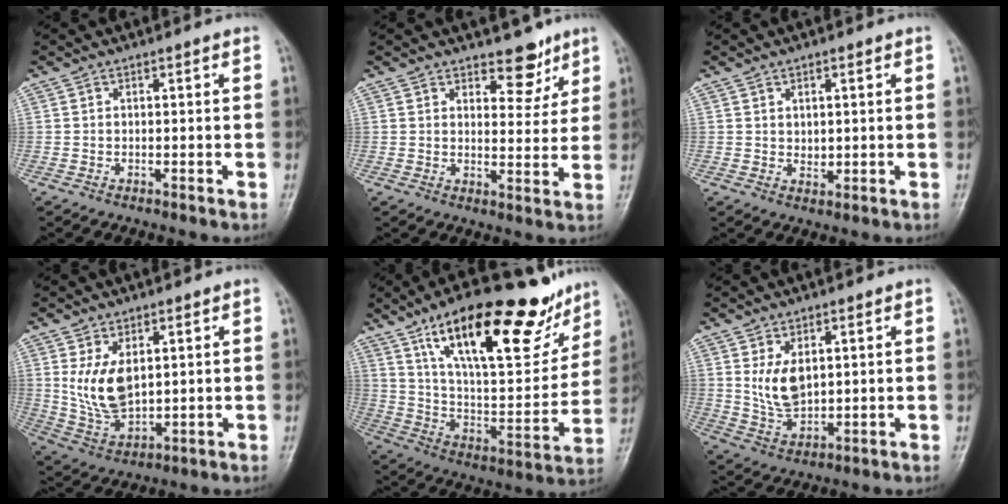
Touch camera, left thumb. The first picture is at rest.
{"total": 6.1, "force": [4.5, 3.2, 2.6], "torque": [-0.003, -0.032, 0.066]}
{"total": 2.3, "force": [0.8, 1.6, 1.5], "torque": [-0.015, -0.008, 0.015]}
{"total": 9.7, "force": [2.3, 5.8, 7.4], "torque": [-0.127, -0.021, 0.061]}
{"total": 28.6, "force": [17.5, 9.9, 20.3], "torque": [-0.267, -0.041, 0.288]}
{"total": 7.2, "force": [2.0, 4.5, 5.3], "torque": [-0.080, -0.018, 0.050]}